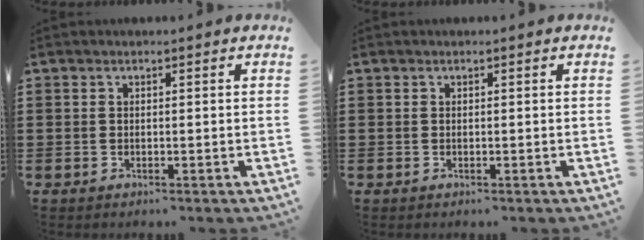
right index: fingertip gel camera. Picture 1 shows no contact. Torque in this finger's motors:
{"motor_torque": [0.97, 1.17, 0.00, 0.00]}